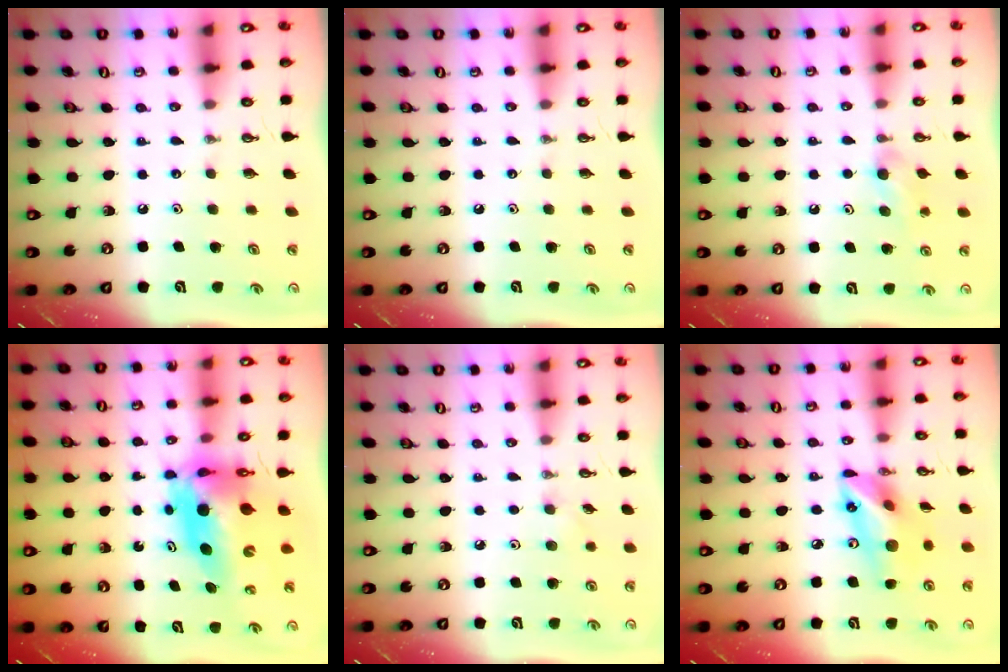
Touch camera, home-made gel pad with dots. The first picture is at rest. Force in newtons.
{"total": 0.0}
{"total": 6.3, "press": 6.2, "slide": 1.4}
{"total": 11.1, "press": 11.1, "slide": 0.9}
{"total": 4.6, "press": 4.4, "slide": 1.2}
{"total": 16.3, "press": 15.9, "slide": 3.6}